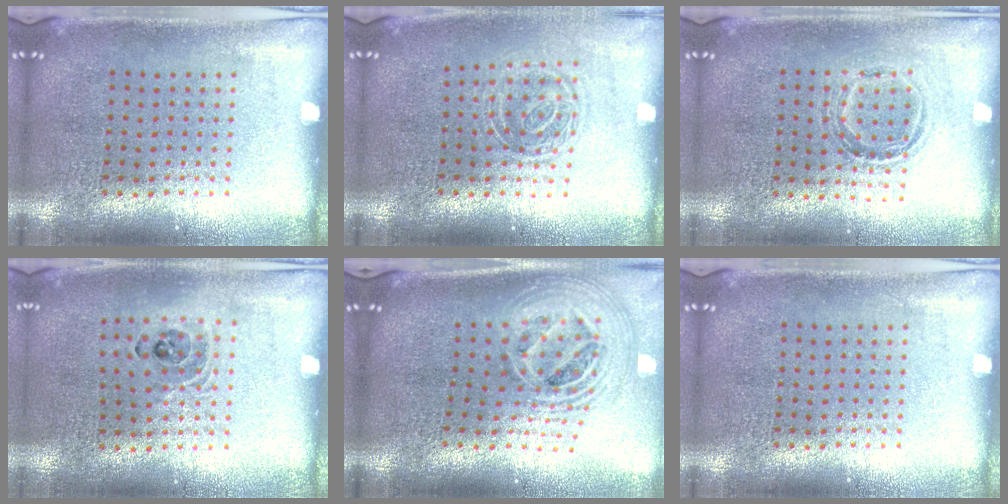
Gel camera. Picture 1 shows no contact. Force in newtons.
{"total": 1.2, "press": 1.0, "slide": 0.7}
{"total": 1.1, "press": 0.9, "slide": 0.7}
{"total": 0.9, "press": 0.9, "slide": 0.2}
{"total": 2.5, "press": 1.8, "slide": 1.8}
{"total": 0.0}